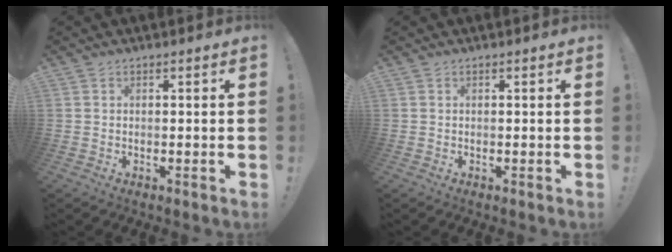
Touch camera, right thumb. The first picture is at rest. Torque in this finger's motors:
{"motor_torque": [0.00, 0.00, 0.00, 0.00, 0.00]}